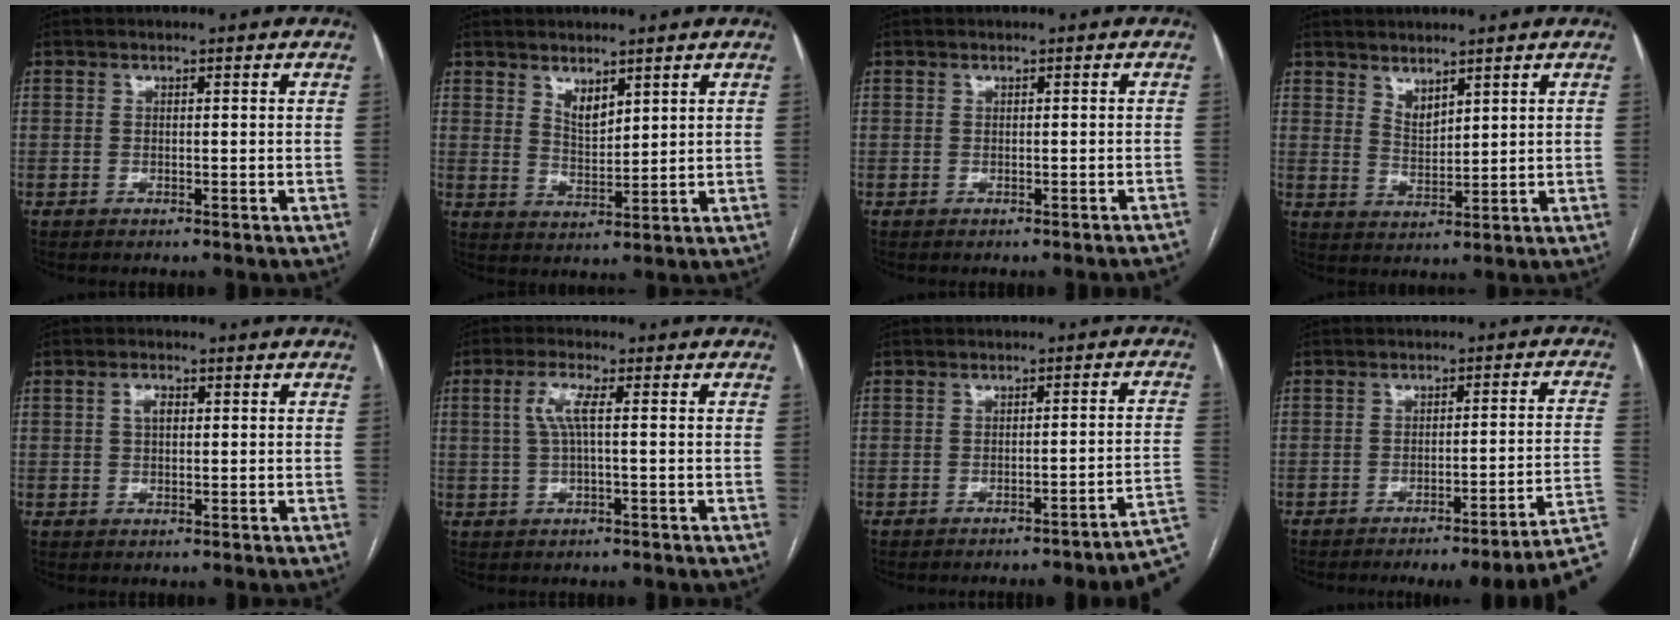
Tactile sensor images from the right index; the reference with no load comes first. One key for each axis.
{"total": 3.6, "fx": 2.6, "fy": 1.3, "fz": 2.2, "tx": -0.042, "ty": -0.011, "tz": 0.055}
{"total": 2.5, "fx": -2.4, "fy": -0.3, "fz": 0.6, "tx": -0.002, "ty": -0.001, "tz": -0.022}
{"total": 3.2, "fx": 2.6, "fy": 1.1, "fz": 1.6, "tx": -0.031, "ty": -0.010, "tz": 0.059}
{"total": 2.1, "fx": 0.6, "fy": 1.2, "fz": 1.6, "tx": -0.032, "ty": 0.006, "tz": 0.010}
{"total": 3.8, "fx": 0.7, "fy": 0.5, "fz": 3.7, "tx": -0.081, "ty": 0.011, "tz": 0.014}
{"total": 8.9, "fx": -6.7, "fy": -0.3, "fz": 5.7, "tx": -0.040, "ty": 0.013, "tz": -0.077}
{"total": 12.0, "fx": -7.3, "fy": -0.9, "fz": 9.5, "tx": -0.080, "ty": 0.020, "tz": -0.097}